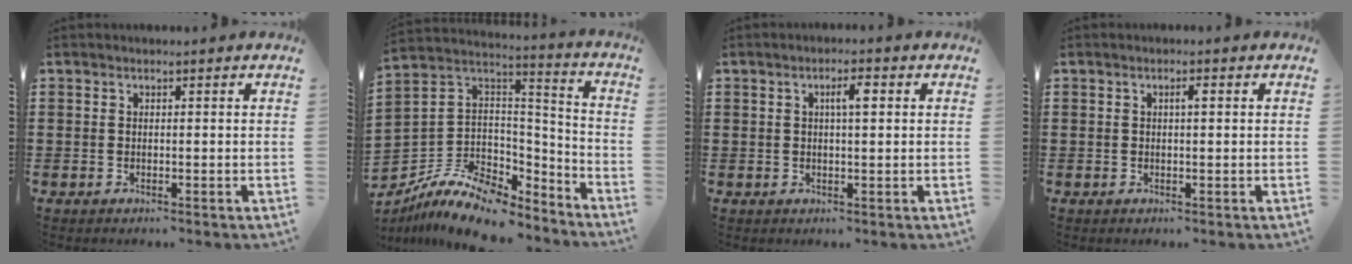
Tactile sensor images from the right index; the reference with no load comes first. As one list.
[{"total": 10.9, "force": [-8.3, 4.9, 5.2], "torque": [-0.114, 0.019, -0.157]}, {"total": 3.0, "force": [0.6, 0.6, 2.8], "torque": [-0.048, 0.004, 0.005]}, {"total": 1.1, "force": [0.2, 0.1, 1.1], "torque": [-0.021, 0.002, 0.002]}]